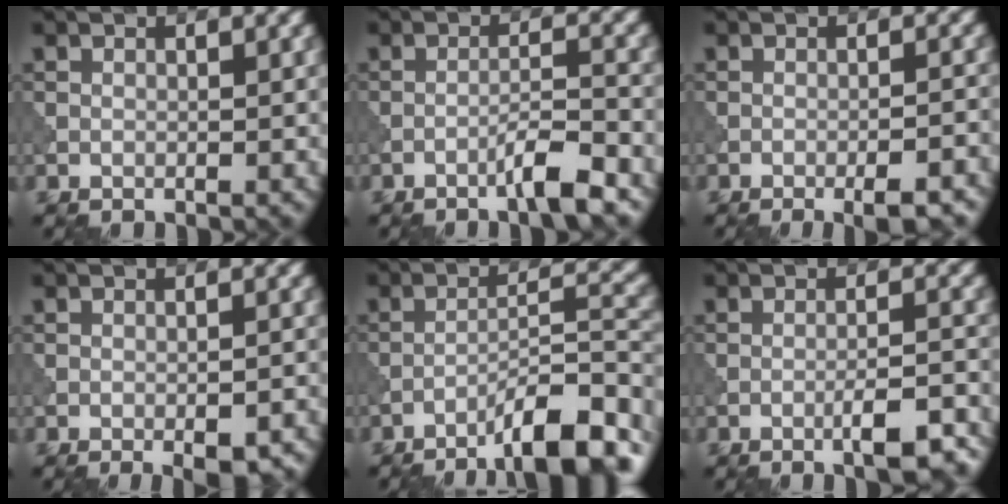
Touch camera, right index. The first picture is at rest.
{"total": 3.4, "force": [-2.2, 0.1, 2.6], "torque": [-0.039, 0.013, -0.047]}
{"total": 4.2, "force": [-2.6, 0.9, 3.1], "torque": [-0.048, 0.011, -0.035]}
{"total": 3.6, "force": [-2.3, 1.0, 2.6], "torque": [-0.043, 0.005, -0.026]}
{"total": 9.4, "force": [-6.7, 1.9, 6.3], "torque": [-0.088, 0.017, -0.110]}
{"total": 5.0, "force": [-2.8, 1.0, 4.0], "torque": [-0.057, 0.008, -0.042]}